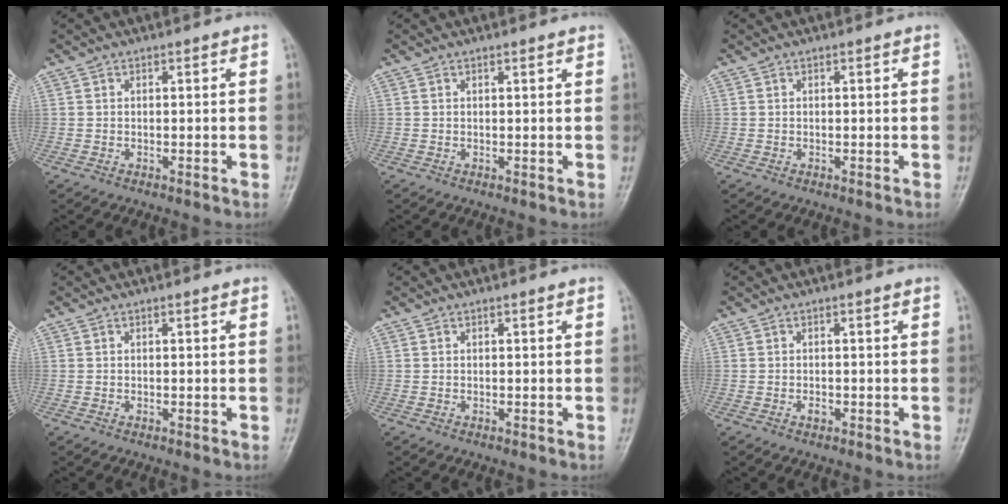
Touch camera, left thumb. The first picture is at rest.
{"total": 0.8, "force": [0.6, 0.0, 0.5], "torque": [-0.007, 0.000, 0.008]}
{"total": 0.0}
{"total": 0.0}
{"total": 0.0}
{"total": 1.0, "force": [-0.3, 0.6, 0.8], "torque": [-0.010, 0.001, -0.003]}